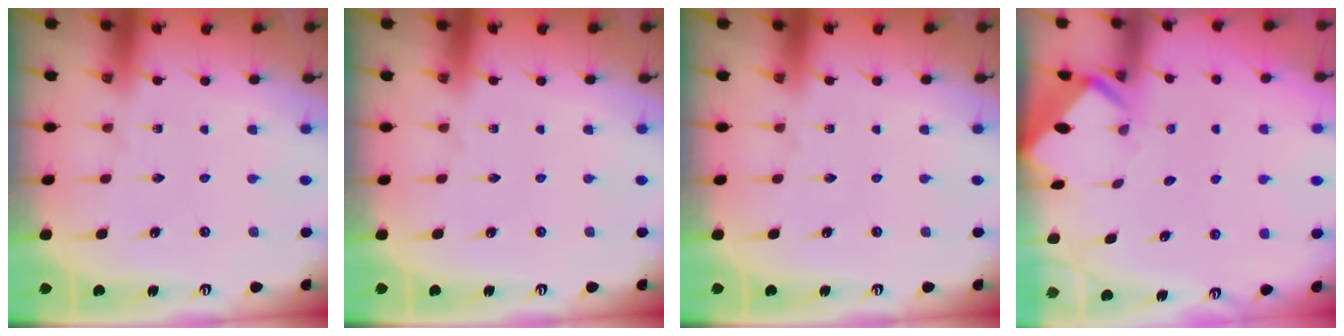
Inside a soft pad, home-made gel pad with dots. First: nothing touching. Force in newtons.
{"total": 0.0}
{"total": 0.0}
{"total": 2.9, "press": 2.9, "slide": 0.1}